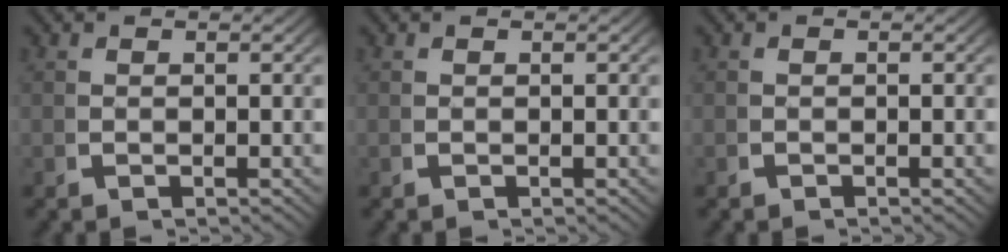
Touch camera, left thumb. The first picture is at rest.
{"total": 0.0}
{"total": 0.0}